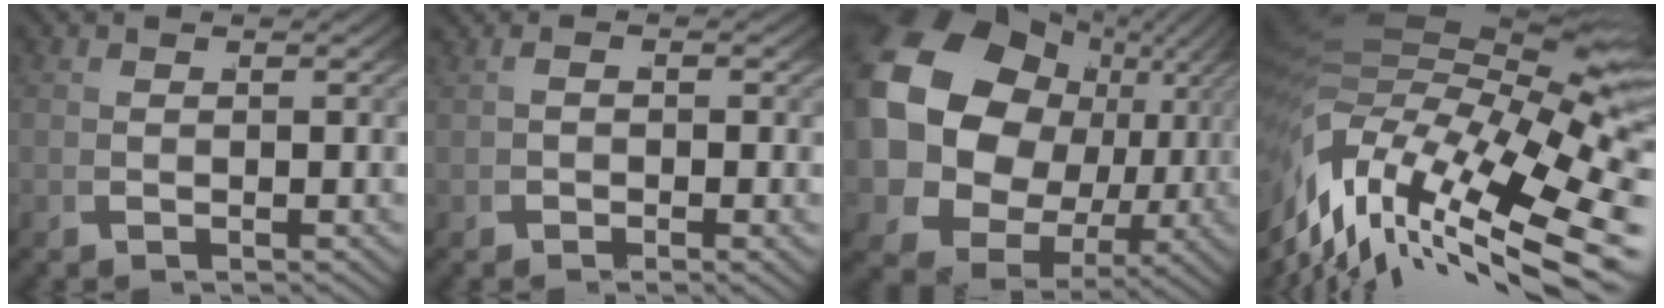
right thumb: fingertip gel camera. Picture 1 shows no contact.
{"total": 0.8, "force": [-0.1, -0.6, 0.6], "torque": [-0.007, -0.002, 0.005]}
{"total": 20.8, "force": [1.3, 16.2, 13.0], "torque": [-0.302, -0.063, 0.051]}
{"total": 17.1, "force": [1.2, 9.5, 14.2], "torque": [-0.265, -0.015, 0.044]}